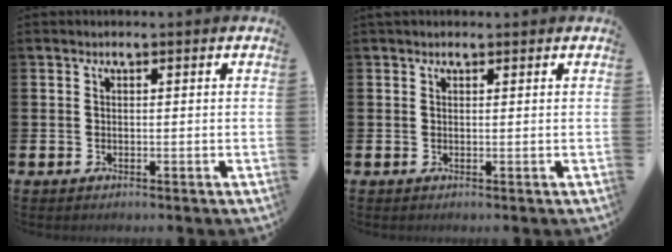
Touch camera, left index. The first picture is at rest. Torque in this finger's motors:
{"motor_torque": [0.33, -0.48, 0.25, 0.20]}